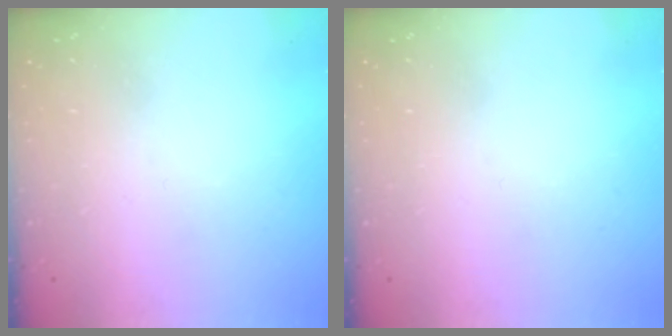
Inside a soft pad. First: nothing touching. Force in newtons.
{"total": 0.0}